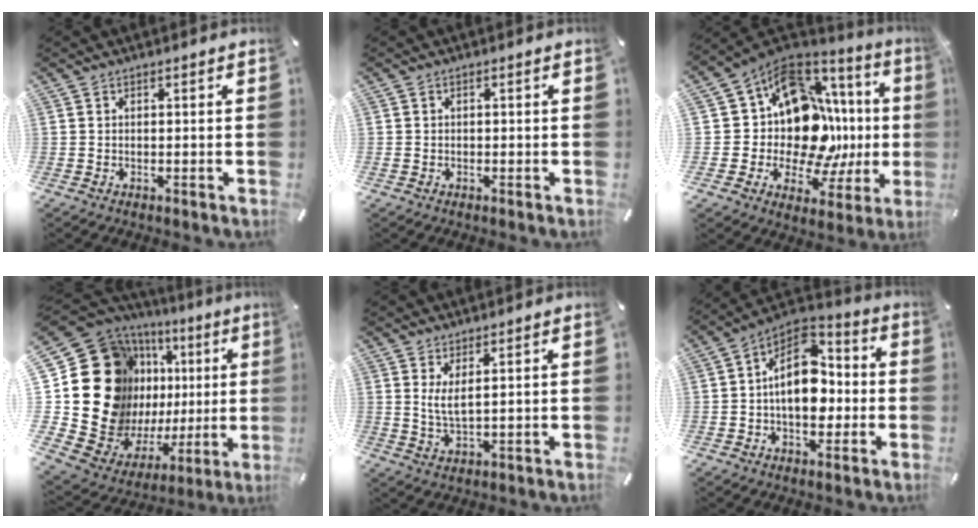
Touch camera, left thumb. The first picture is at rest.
{"total": 0.6, "force": [-0.2, 0.6, 0.2], "torque": [-0.002, 0.004, -0.004]}
{"total": 17.1, "force": [2.8, 12.9, 10.8], "torque": [-0.177, -0.072, 0.062]}
{"total": 27.2, "force": [4.9, 20.4, 17.2], "torque": [-0.276, -0.062, 0.131]}
{"total": 4.2, "force": [1.8, 1.0, 3.6], "torque": [-0.082, -0.006, 0.031]}
{"total": 14.2, "force": [-0.6, 9.8, 10.3], "torque": [-0.177, 0.002, -0.012]}